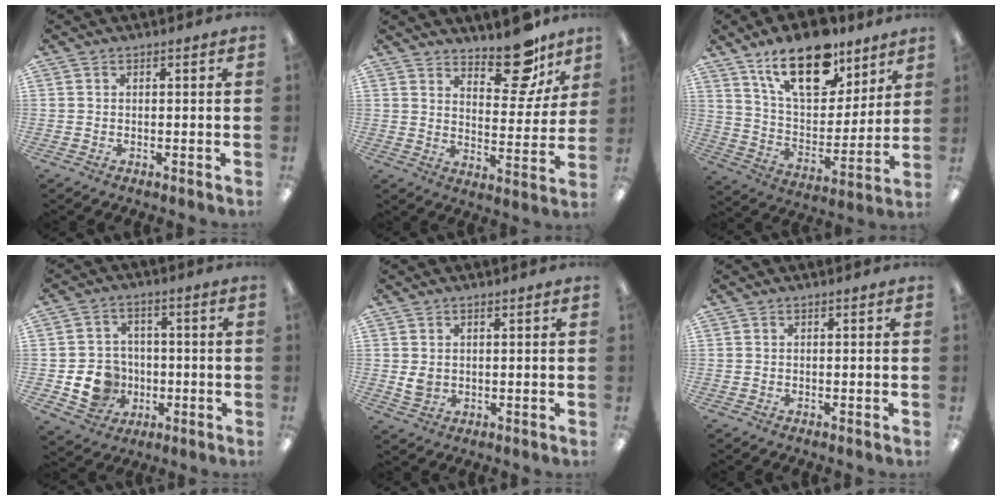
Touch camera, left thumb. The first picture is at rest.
{"total": 13.4, "force": [10.6, 5.3, 6.4], "torque": [-0.061, -0.079, 0.181]}
{"total": 20.3, "force": [13.5, 9.6, 11.7], "torque": [-0.195, -0.068, 0.235]}
{"total": 9.7, "force": [-2.5, 8.6, 3.5], "torque": [-0.085, 0.021, -0.036]}
{"total": 2.9, "force": [0.8, 2.4, 1.5], "torque": [-0.013, -0.003, 0.012]}
{"total": 0.0}